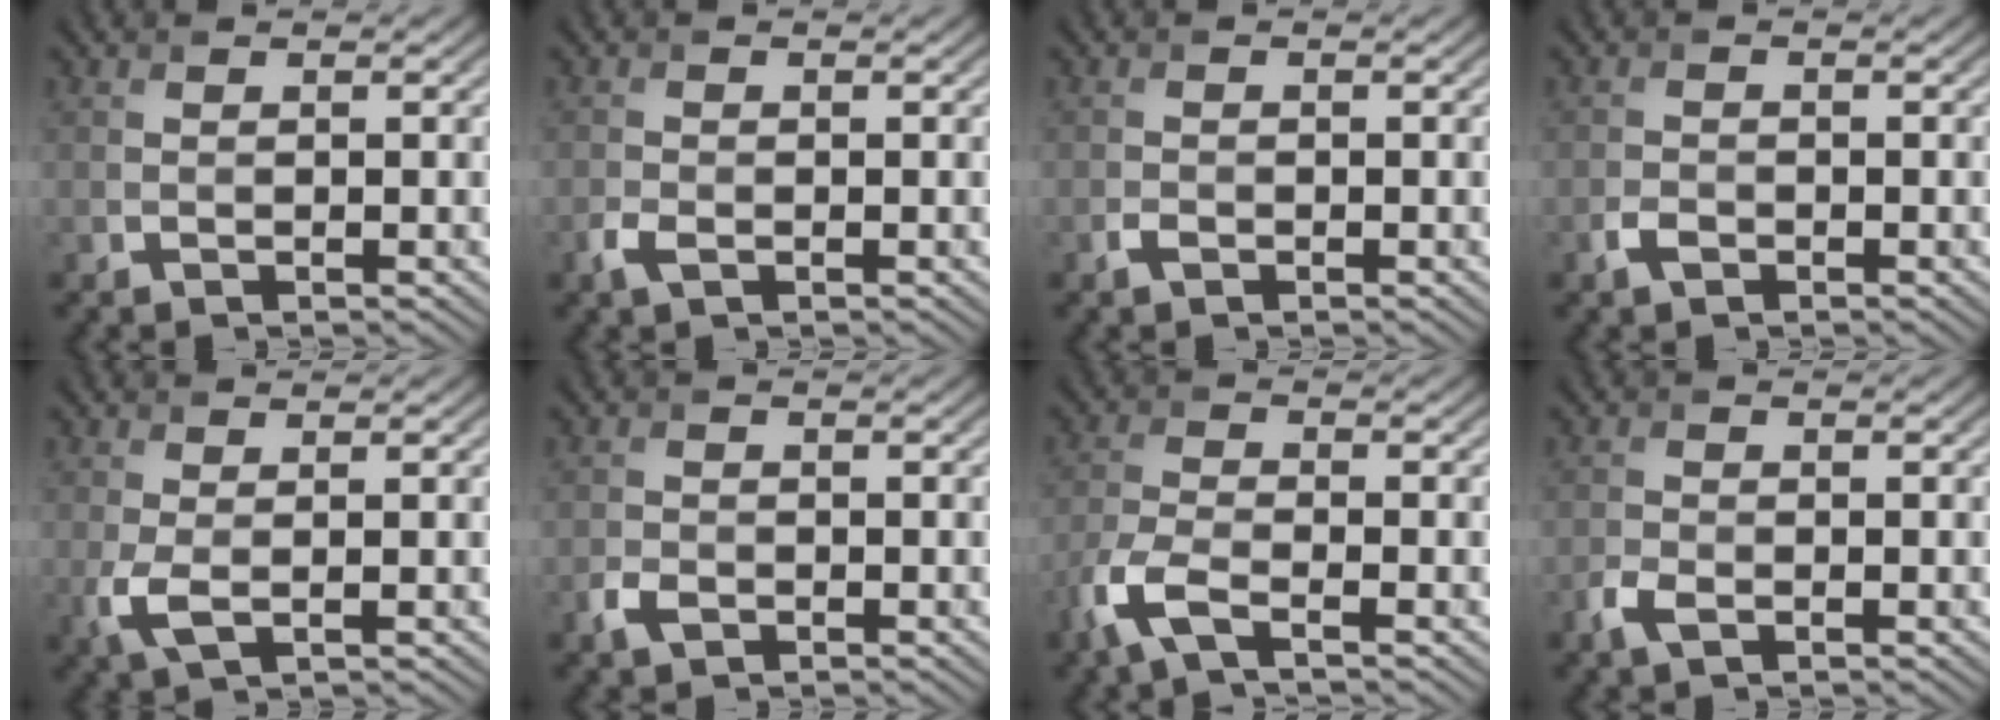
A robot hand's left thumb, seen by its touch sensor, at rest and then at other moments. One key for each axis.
{"total": 1.8, "fx": -1.0, "fy": 1.0, "fz": 1.2, "tx": -0.031, "ty": -0.003, "tz": -0.022}
{"total": 1.1, "fx": -0.7, "fy": 0.6, "fz": 0.6, "tx": -0.014, "ty": -0.001, "tz": -0.015}
{"total": 1.8, "fx": -1.1, "fy": 1.1, "fz": 1.0, "tx": -0.022, "ty": -0.001, "tz": -0.024}
{"total": 2.8, "fx": -0.3, "fy": 1.2, "fz": 2.5, "tx": -0.071, "ty": -0.007, "tz": -0.005}
{"total": 2.2, "fx": -1.2, "fy": 1.4, "fz": 1.2, "tx": -0.029, "ty": -0.003, "tz": -0.027}
{"total": 4.9, "fx": -3.0, "fy": 1.5, "fz": 3.6, "tx": -0.092, "ty": -0.009, "tz": -0.075}
{"total": 2.3, "fx": -1.3, "fy": 1.2, "fz": 1.5, "tx": -0.039, "ty": -0.003, "tz": -0.030}